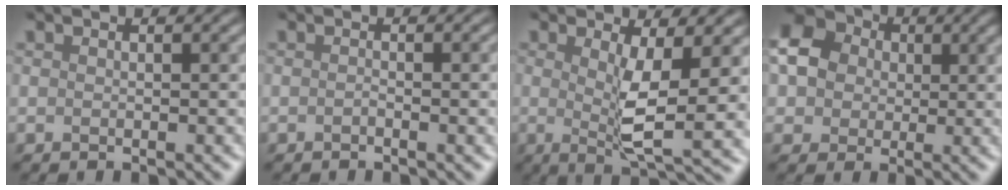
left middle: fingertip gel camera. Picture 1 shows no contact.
{"total": 1.2, "force": [-0.9, -0.2, 0.7], "torque": [-0.009, 0.000, -0.002]}
{"total": 4.1, "force": [-0.2, -0.2, 4.1], "torque": [-0.098, -0.008, 0.025]}
{"total": 4.3, "force": [0.6, 4.2, 0.9], "torque": [-0.049, 0.027, 0.015]}